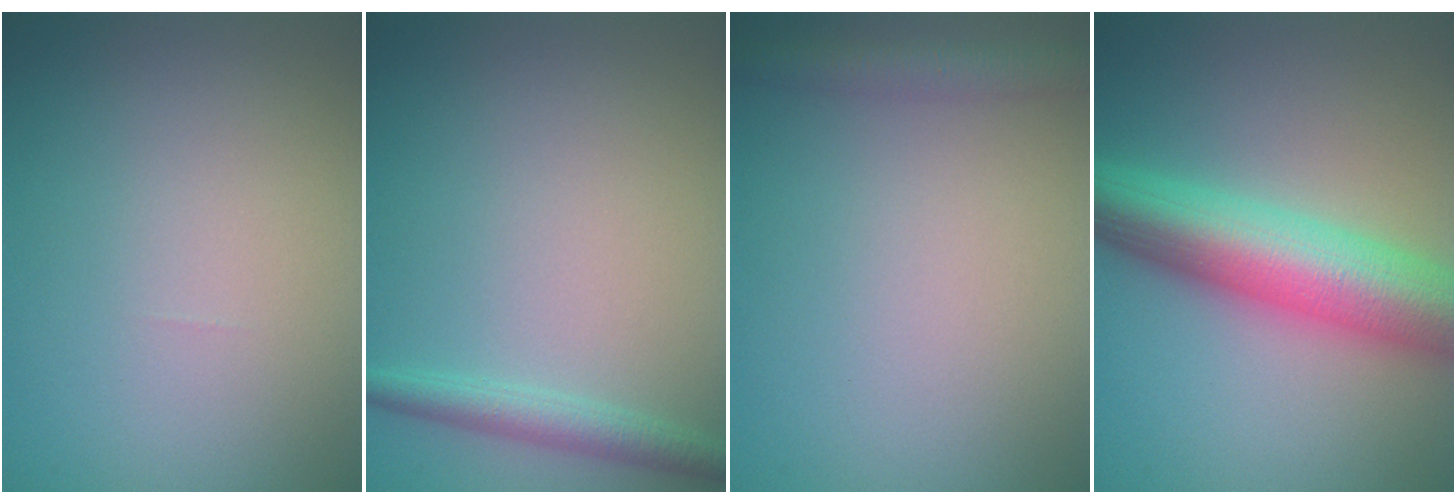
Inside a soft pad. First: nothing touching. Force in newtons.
{"total": 2.2, "press": 2.2, "slide": 0.1}
{"total": 2.7, "press": 2.7, "slide": 0.2}
{"total": 9.9, "press": 9.9, "slide": 0.2}